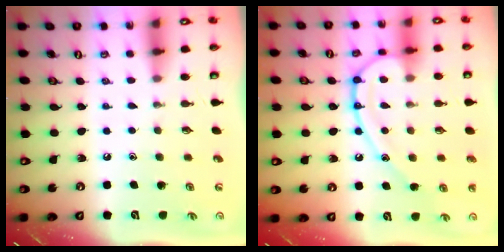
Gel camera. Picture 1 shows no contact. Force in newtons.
{"total": 15.0, "press": 14.9, "slide": 1.4}